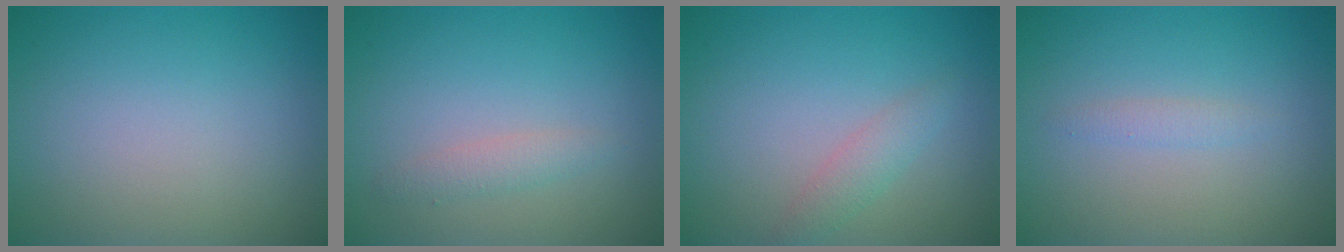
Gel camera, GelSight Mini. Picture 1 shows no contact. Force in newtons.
{"total": 1.4, "press": 1.4, "slide": 0.1}
{"total": 1.6, "press": 1.6, "slide": 0.1}
{"total": 0.9, "press": 0.9, "slide": 0.2}